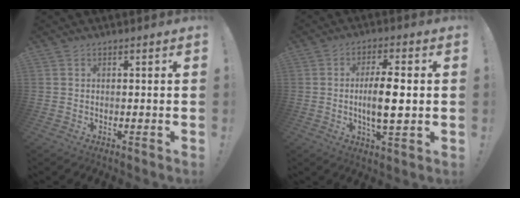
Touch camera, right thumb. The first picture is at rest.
{"total": 10.3, "force": [-0.5, 2.5, 9.9], "torque": [-0.189, -0.005, -0.019]}